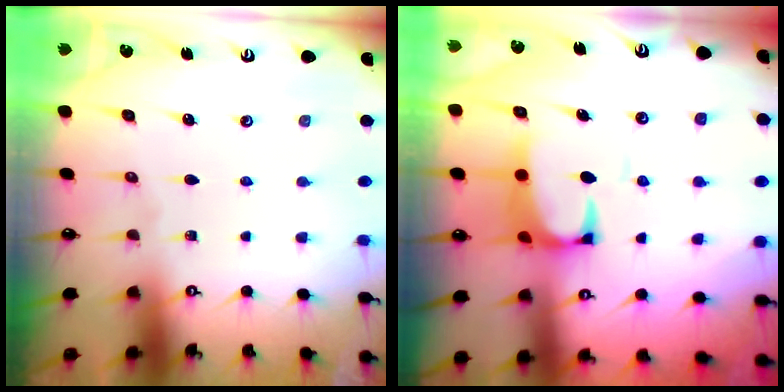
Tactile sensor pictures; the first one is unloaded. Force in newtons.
{"total": 2.5, "press": 2.3, "slide": 1.1}